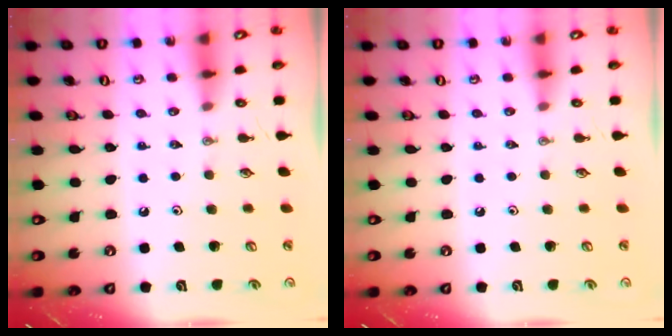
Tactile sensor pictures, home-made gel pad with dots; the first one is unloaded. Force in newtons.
{"total": 0.0}